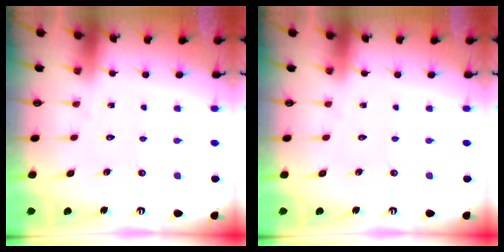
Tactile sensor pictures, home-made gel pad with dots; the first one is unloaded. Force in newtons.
{"total": 0.0}